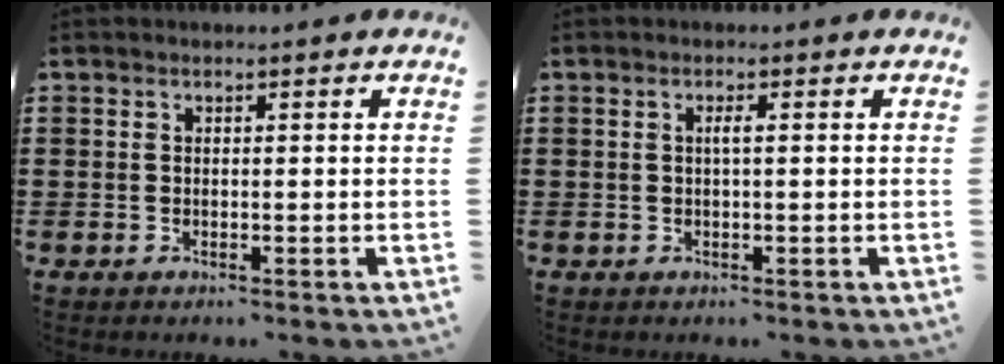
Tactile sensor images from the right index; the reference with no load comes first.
{"total": 1.1, "force": [0.0, 0.0, 1.1], "torque": [-0.022, -0.001, -0.001]}